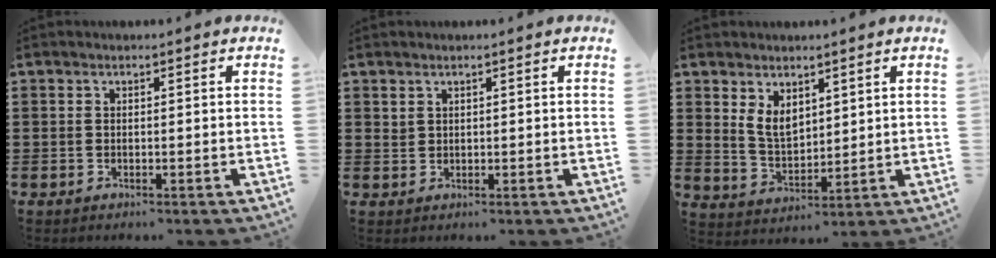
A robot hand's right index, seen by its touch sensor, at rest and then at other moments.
{"total": 1.3, "force": [1.1, 0.7, 0.2], "torque": [-0.005, 0.001, 0.022]}
{"total": 5.0, "force": [2.7, 3.1, 2.9], "torque": [-0.067, 0.004, 0.050]}